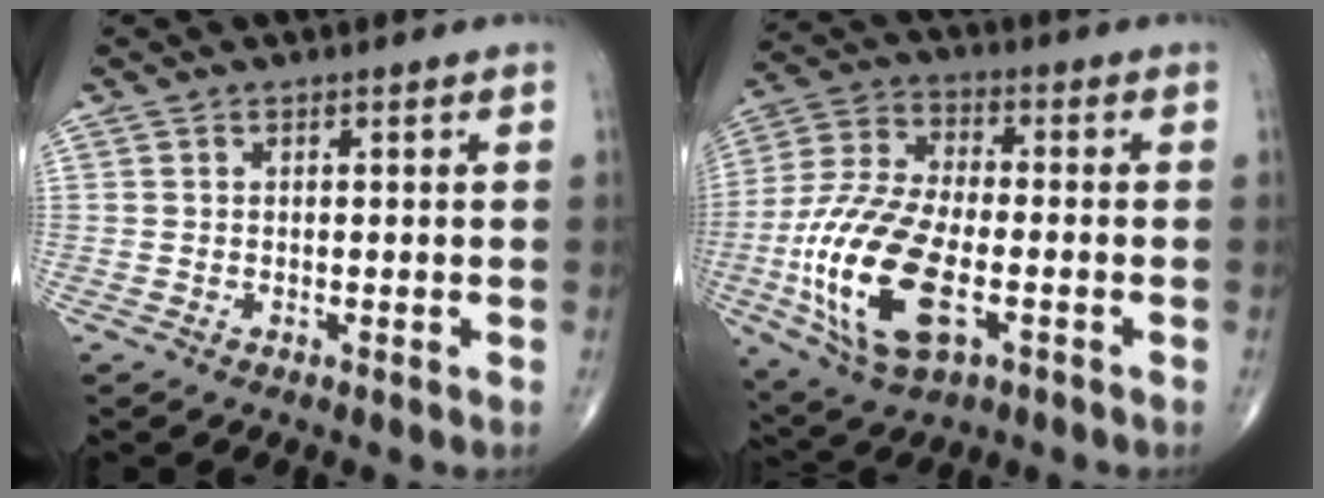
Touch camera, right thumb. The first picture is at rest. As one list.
[{"total": 19.8, "force": [-5.3, 9.5, 16.5], "torque": [-0.349, 0.010, -0.092]}]